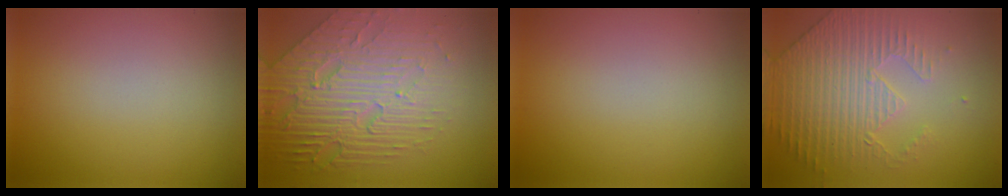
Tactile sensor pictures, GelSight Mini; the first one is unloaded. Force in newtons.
{"total": 8.4, "press": 5.7, "slide": 6.2}
{"total": 0.0}
{"total": 4.5, "press": 3.6, "slide": 2.8}